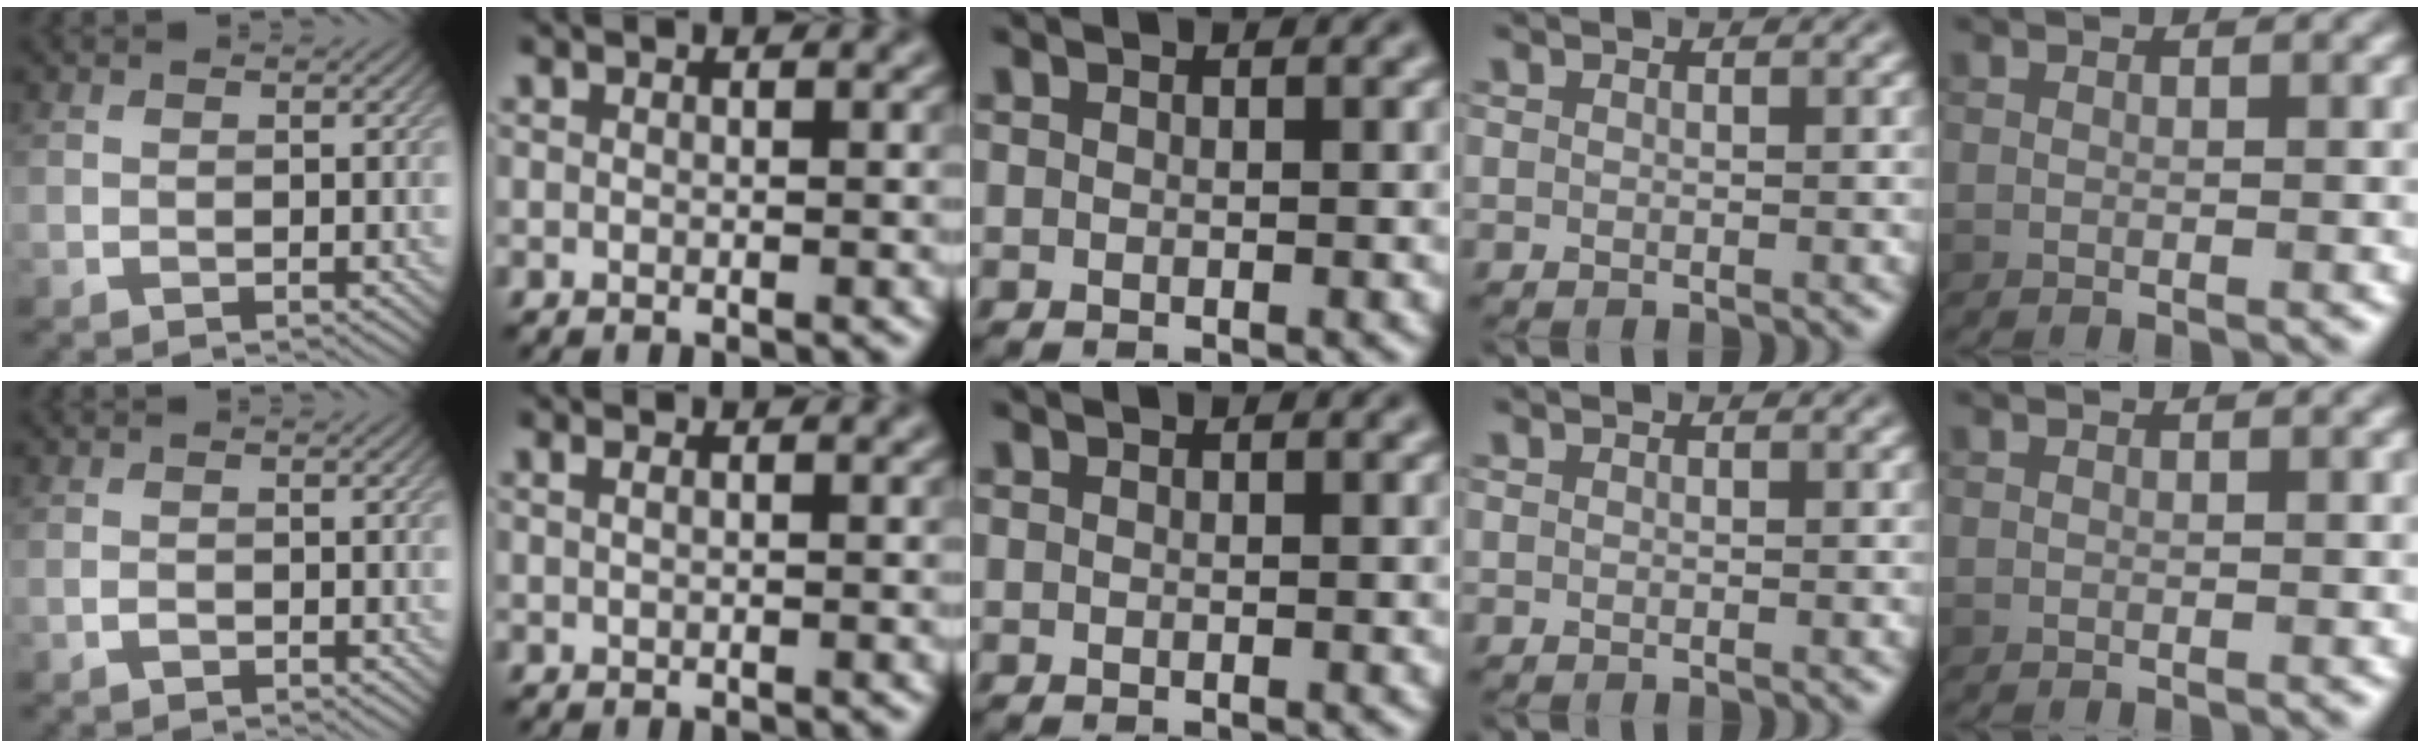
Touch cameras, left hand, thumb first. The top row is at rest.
{"thumb": {"total": 0.9, "force": [-0.6, 0.4, 0.5], "torque": [-0.012, -0.002, -0.012]}, "index": {"total": 0.7, "force": [0.3, 0.2, 0.5], "torque": [-0.013, 0.001, 0.004]}}